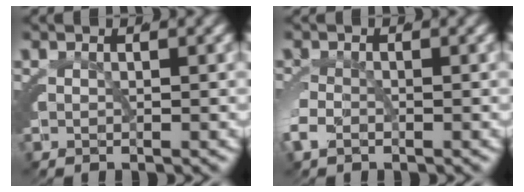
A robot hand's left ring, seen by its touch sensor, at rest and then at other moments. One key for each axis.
{"total": 1.8, "fx": -0.6, "fy": 1.3, "fz": 1.1, "tx": -0.041, "ty": -0.007, "tz": -0.009}